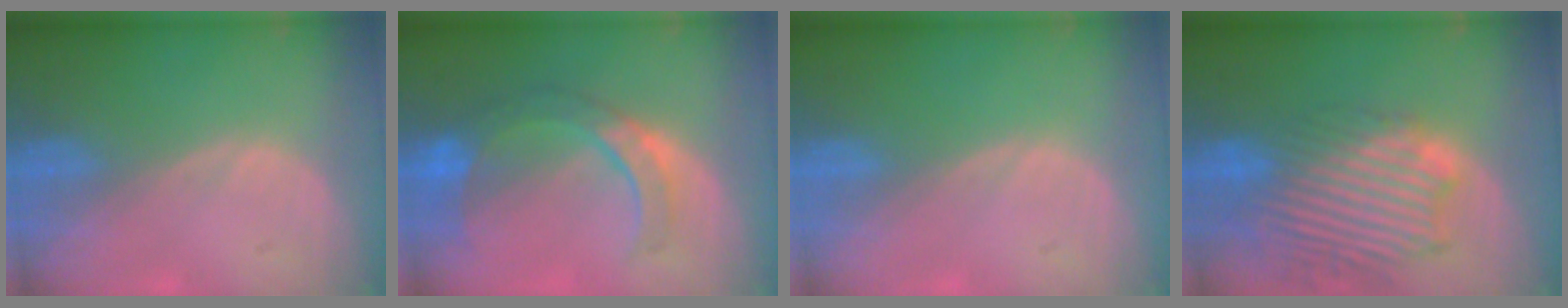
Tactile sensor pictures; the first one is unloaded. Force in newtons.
{"total": 8.8, "press": 7.8, "slide": 4.1}
{"total": 0.0}
{"total": 13.9, "press": 11.7, "slide": 7.4}